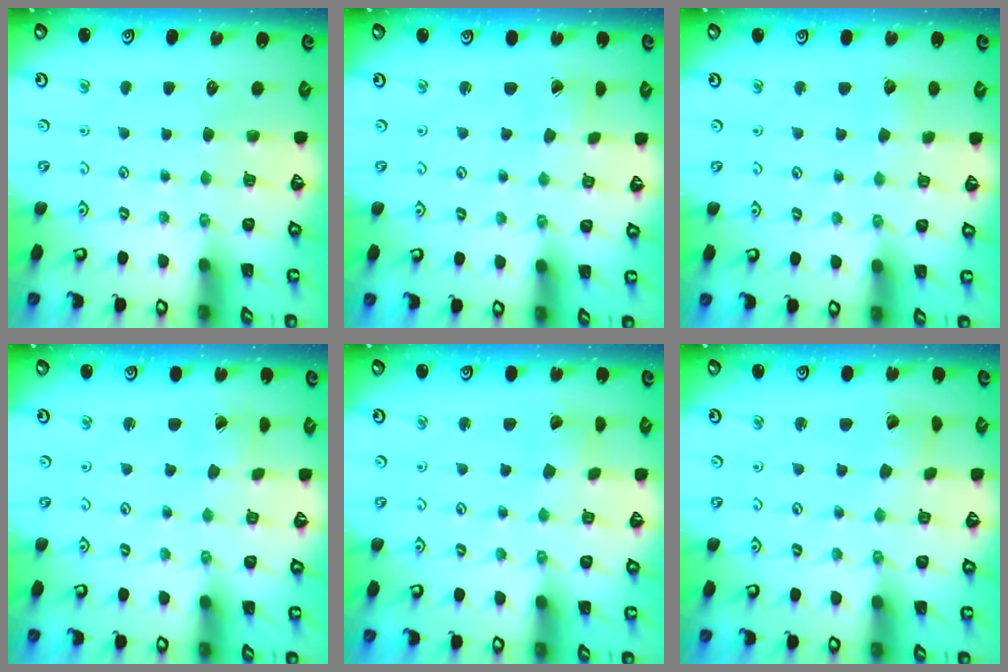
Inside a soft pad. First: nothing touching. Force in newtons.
{"total": 1.5, "press": 1.5, "slide": 0.0}
{"total": 2.8, "press": 2.8, "slide": 0.2}
{"total": 1.5, "press": 1.5, "slide": 0.0}
{"total": 2.6, "press": 2.6, "slide": 0.3}
{"total": 3.0, "press": 3.0, "slide": 0.4}